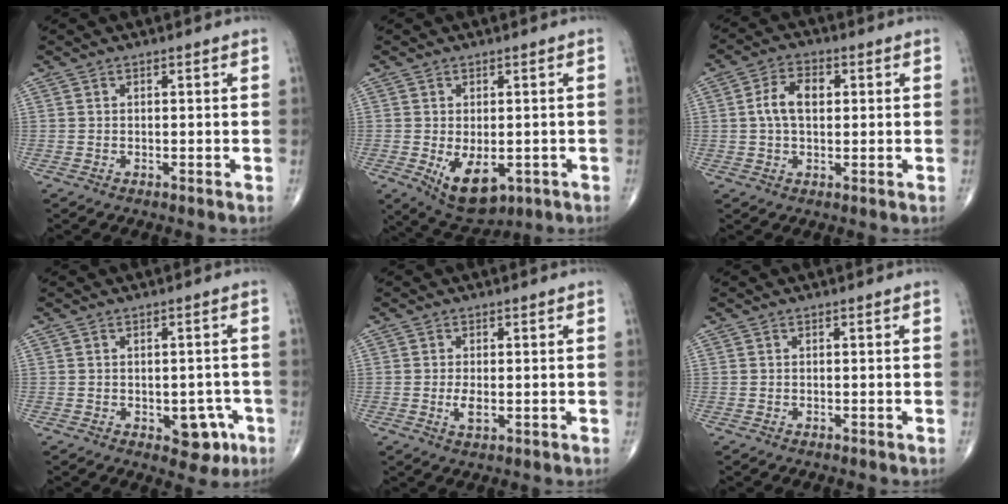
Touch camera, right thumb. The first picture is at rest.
{"total": 8.8, "force": [-2.4, 4.9, 6.8], "torque": [-0.089, -0.010, -0.020]}
{"total": 6.5, "force": [0.9, 3.8, 5.1], "torque": [-0.094, 0.013, 0.010]}
{"total": 5.9, "force": [-2.1, 3.5, 4.2], "torque": [-0.014, 0.008, -0.019]}
{"total": 2.6, "force": [-0.3, 1.1, 2.4], "torque": [-0.045, -0.005, -0.005]}
{"total": 0.0}